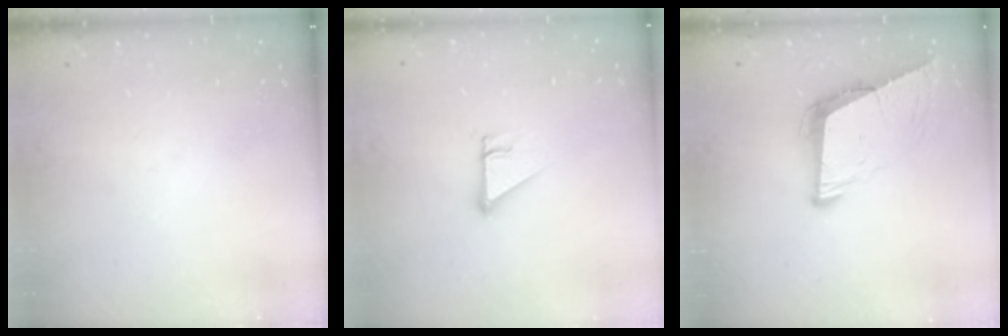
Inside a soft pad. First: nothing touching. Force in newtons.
{"total": 3.7, "press": 3.7, "slide": 0.2}
{"total": 9.1, "press": 8.3, "slide": 3.7}